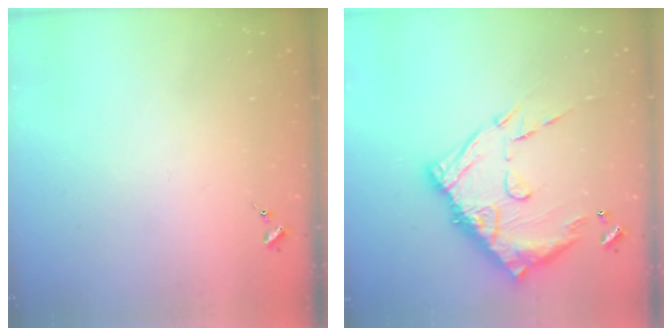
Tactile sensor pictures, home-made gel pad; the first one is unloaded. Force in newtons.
{"total": 17.5, "press": 17.4, "slide": 2.0}